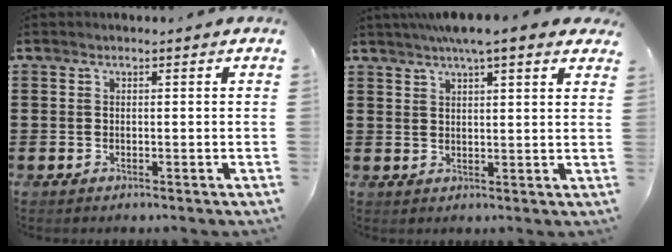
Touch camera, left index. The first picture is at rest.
{"total": 5.0, "force": [4.1, 0.3, 2.9], "torque": [-0.068, 0.001, 0.073]}